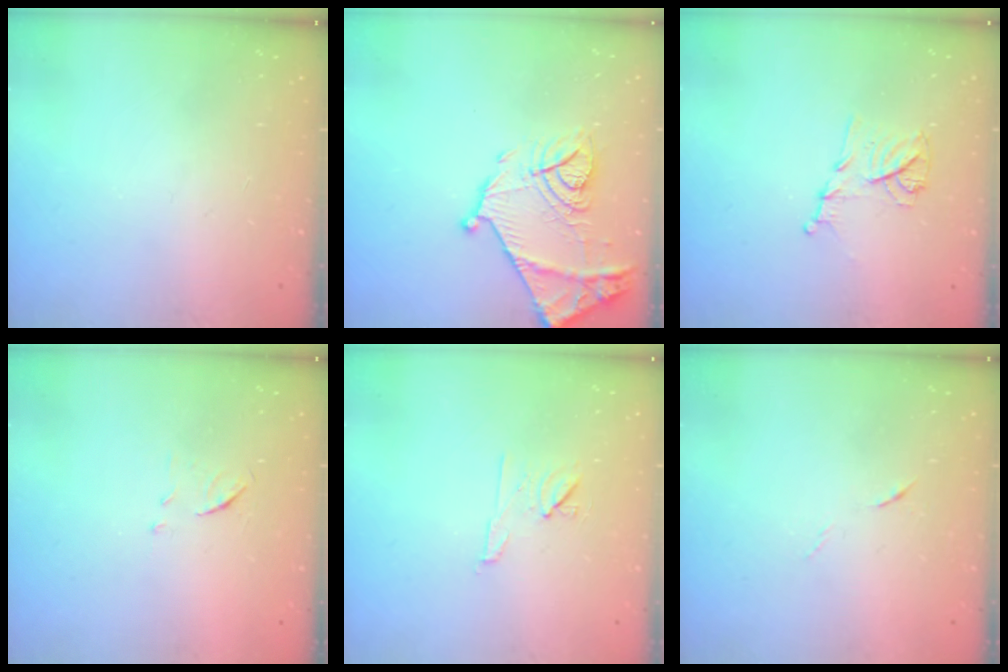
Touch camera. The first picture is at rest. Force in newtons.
{"total": 16.5, "press": 16.4, "slide": 1.4}
{"total": 10.3, "press": 10.3, "slide": 0.5}
{"total": 6.3, "press": 6.3, "slide": 0.6}
{"total": 7.0, "press": 6.9, "slide": 0.9}
{"total": 4.4, "press": 4.2, "slide": 1.3}